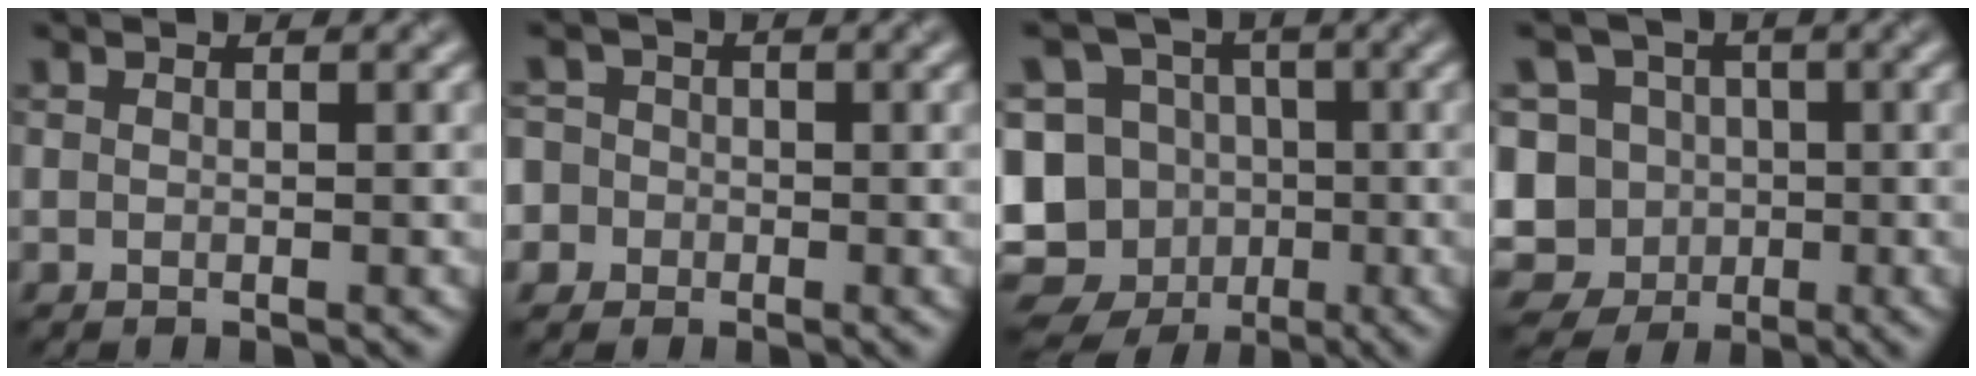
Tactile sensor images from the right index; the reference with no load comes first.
{"total": 5.2, "force": [-1.3, 4.9, 1.2], "torque": [-0.023, 0.018, -0.056]}
{"total": 14.7, "force": [-5.5, 12.8, 4.9], "torque": [-0.103, -0.003, -0.095]}
{"total": 12.8, "force": [-3.4, 11.6, 4.2], "torque": [-0.099, 0.014, -0.084]}